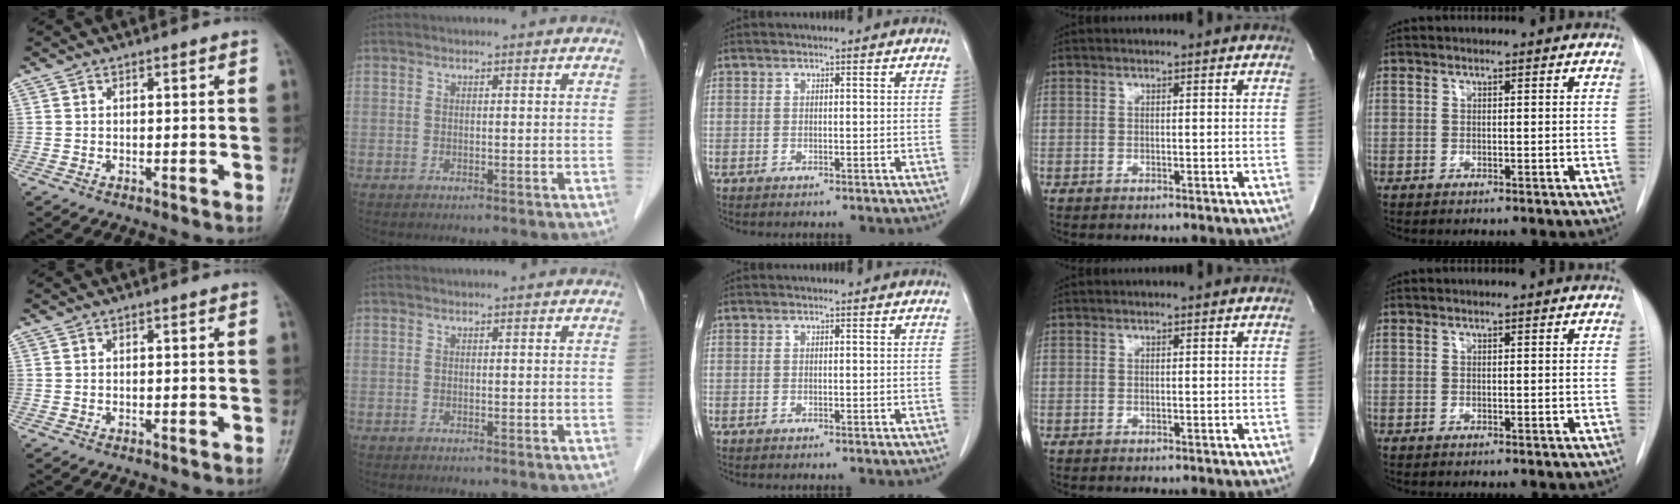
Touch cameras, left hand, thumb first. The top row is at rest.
{}